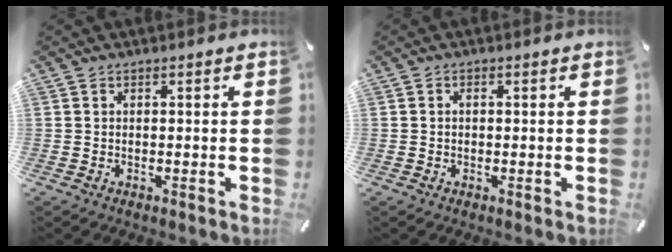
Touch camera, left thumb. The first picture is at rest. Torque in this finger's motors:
{"motor_torque": [-0.15, -0.04, -0.06, 0.00, -0.02]}